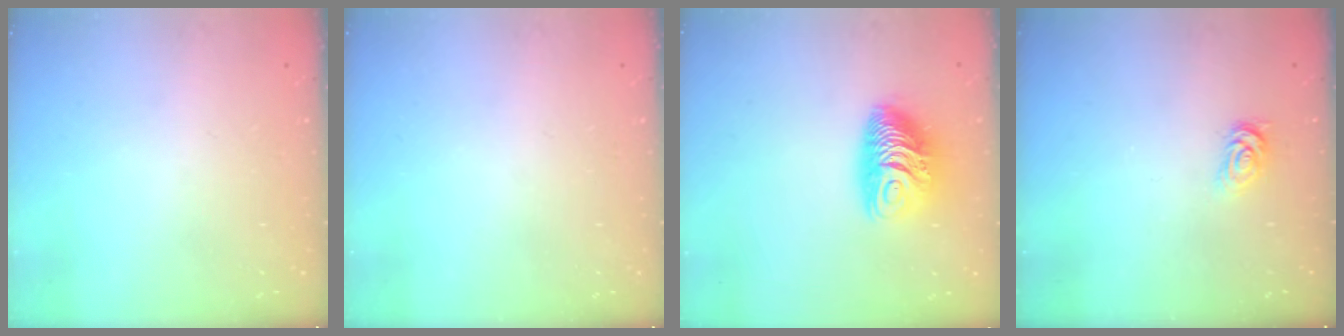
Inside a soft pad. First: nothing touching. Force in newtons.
{"total": 0.0}
{"total": 11.6, "press": 11.6, "slide": 0.6}
{"total": 1.8, "press": 1.8, "slide": 0.3}